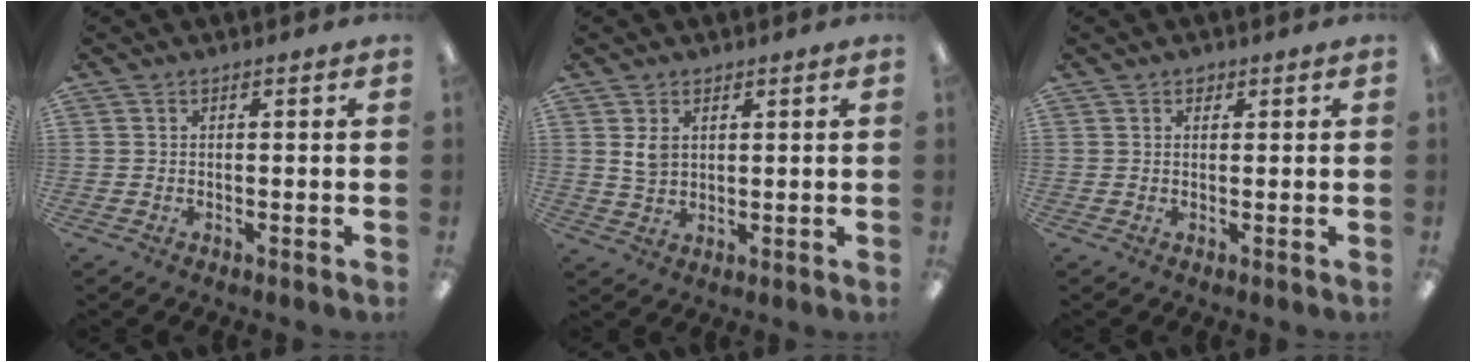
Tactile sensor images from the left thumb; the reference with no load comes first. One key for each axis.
{"total": 3.9, "fx": 1.8, "fy": 2.7, "fz": 2.1, "tx": -0.038, "ty": -0.001, "tz": 0.033}
{"total": 1.2, "fx": 0.7, "fy": 0.8, "fz": 0.5, "tx": -0.002, "ty": -0.001, "tz": 0.012}